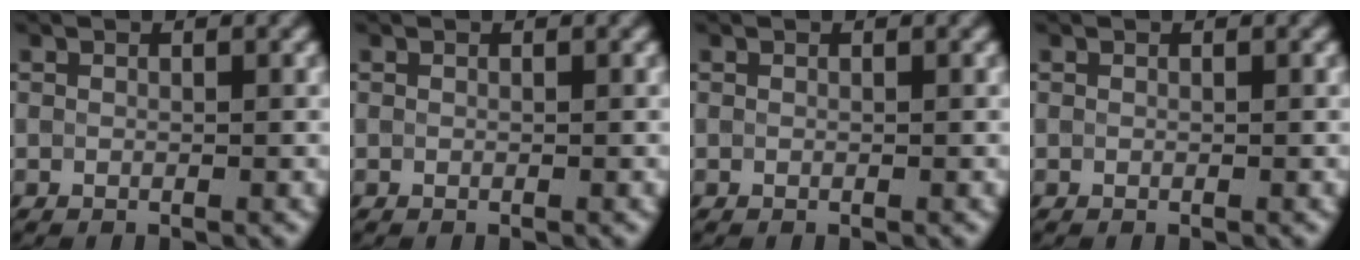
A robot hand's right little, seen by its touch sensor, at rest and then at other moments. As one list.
[{"total": 0.0}, {"total": 0.0}, {"total": 0.0}]